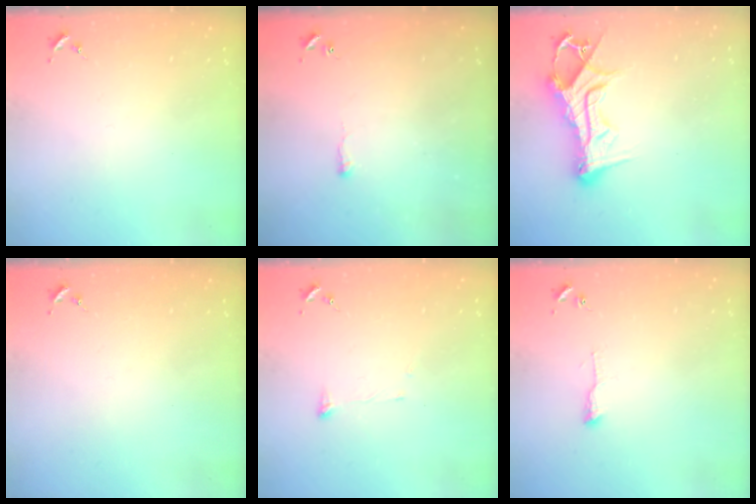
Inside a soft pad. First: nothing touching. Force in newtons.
{"total": 2.1, "press": 2.1, "slide": 0.5}
{"total": 13.7, "press": 13.6, "slide": 1.6}
{"total": 0.0}
{"total": 4.8, "press": 4.7, "slide": 0.4}
{"total": 4.5, "press": 4.4, "slide": 0.7}